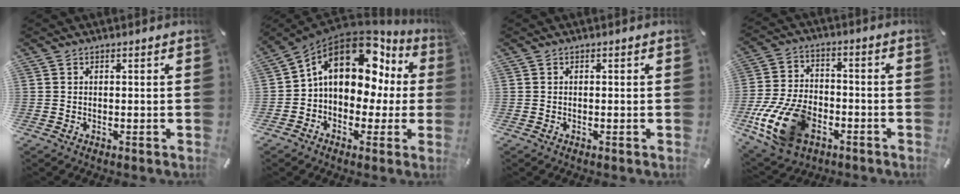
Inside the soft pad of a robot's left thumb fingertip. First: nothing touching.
{"total": 17.0, "force": [5.8, 11.4, 11.1], "torque": [-0.161, -0.028, 0.098]}
{"total": 0.5, "force": [-0.2, 0.1, 0.4], "torque": [-0.008, -0.002, -0.004]}
{"total": 16.9, "force": [-7.0, 10.8, 10.9], "torque": [-0.214, 0.036, -0.115]}